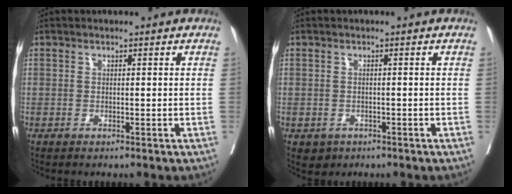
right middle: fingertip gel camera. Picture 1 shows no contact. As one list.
[{"total": 2.1, "force": [-1.1, 1.7, 0.4], "torque": [-0.005, 0.003, -0.011]}]